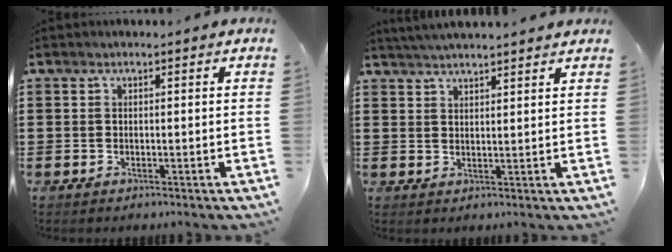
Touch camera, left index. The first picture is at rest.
{"total": 2.8, "force": [2.7, -0.4, 0.4], "torque": [-0.013, -0.004, 0.051]}